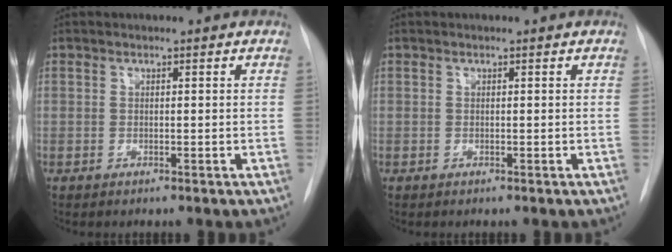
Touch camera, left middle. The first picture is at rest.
{"total": 0.0}